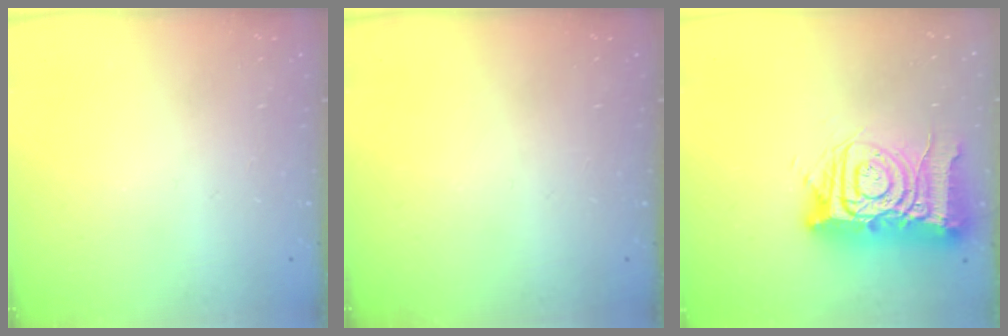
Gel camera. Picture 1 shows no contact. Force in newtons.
{"total": 0.0}
{"total": 17.8, "press": 17.7, "slide": 1.9}